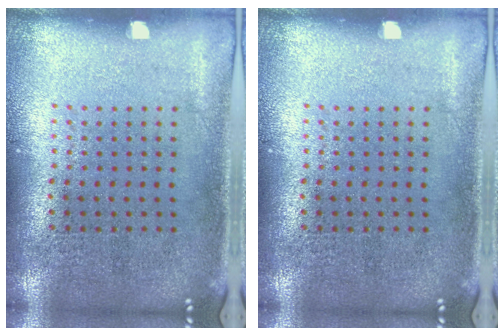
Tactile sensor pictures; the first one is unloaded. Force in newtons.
{"total": 0.0}